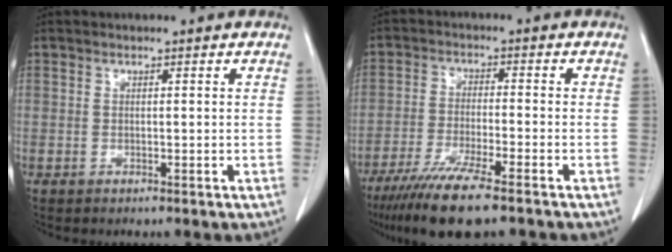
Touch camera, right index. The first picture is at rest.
{"total": 10.8, "force": [-7.9, 0.7, 7.4], "torque": [-0.127, -0.027, -0.129]}